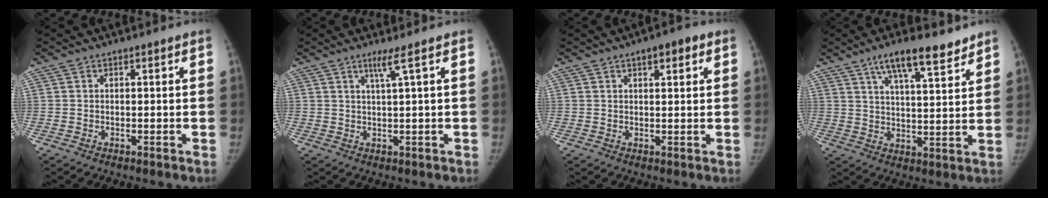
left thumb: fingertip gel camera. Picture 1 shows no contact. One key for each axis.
{"total": 2.5, "fx": 1.3, "fy": -0.8, "fz": 2.0, "tx": -0.044, "ty": -0.007, "tz": 0.032}
{"total": 4.2, "fx": 2.1, "fy": 1.6, "fz": 3.3, "tx": -0.033, "ty": -0.001, "tz": 0.026}
{"total": 11.3, "fx": 8.0, "fy": 2.9, "fz": 7.4, "tx": -0.098, "ty": -0.036, "tz": 0.132}